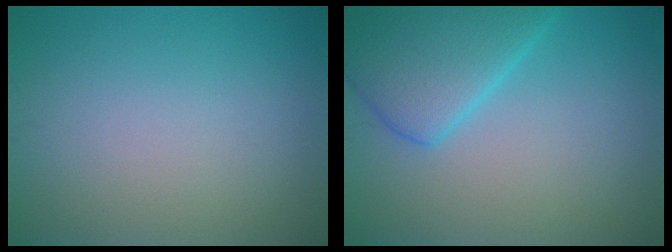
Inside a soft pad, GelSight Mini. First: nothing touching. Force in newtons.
{"total": 6.1, "press": 6.0, "slide": 0.5}